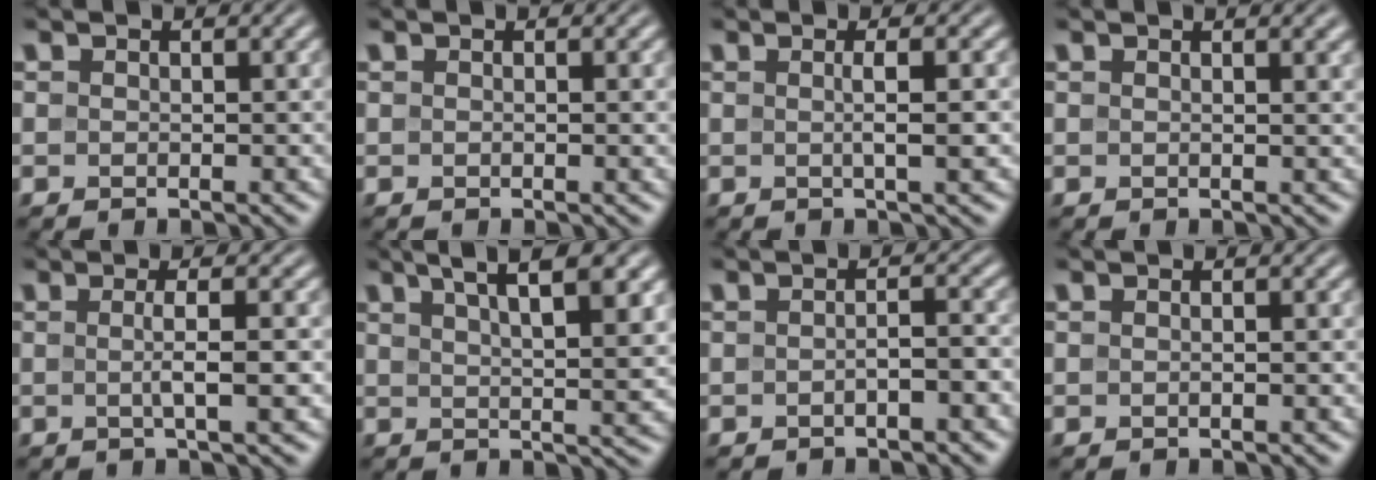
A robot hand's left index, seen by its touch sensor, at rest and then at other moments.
{"total": 0.9, "force": [0.1, 0.2, 0.9], "torque": [-0.011, 0.004, -0.001]}
{"total": 2.7, "force": [0.1, 0.5, 2.7], "torque": [-0.040, 0.003, -0.003]}
{"total": 2.9, "force": [1.5, 1.1, 2.2], "torque": [-0.015, 0.011, 0.003]}
{"total": 3.3, "force": [-0.1, 0.7, 3.2], "torque": [-0.047, 0.000, -0.004]}
{"total": 7.5, "force": [4.1, 2.1, 5.9], "torque": [-0.063, 0.020, 0.049]}
{"total": 1.9, "force": [-0.7, 0.5, 1.7], "torque": [-0.026, 0.006, -0.014]}
{"total": 0.9, "force": [0.0, 0.3, 0.9], "torque": [-0.009, -0.004, -0.005]}